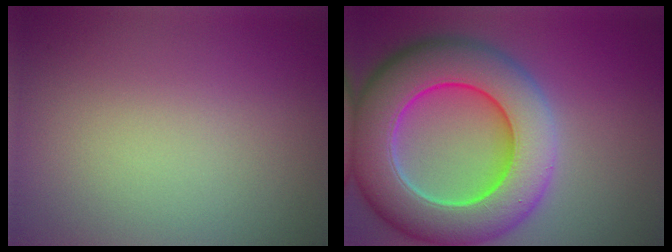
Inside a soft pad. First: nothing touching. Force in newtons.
{"total": 12.2, "press": 12.1, "slide": 0.9}